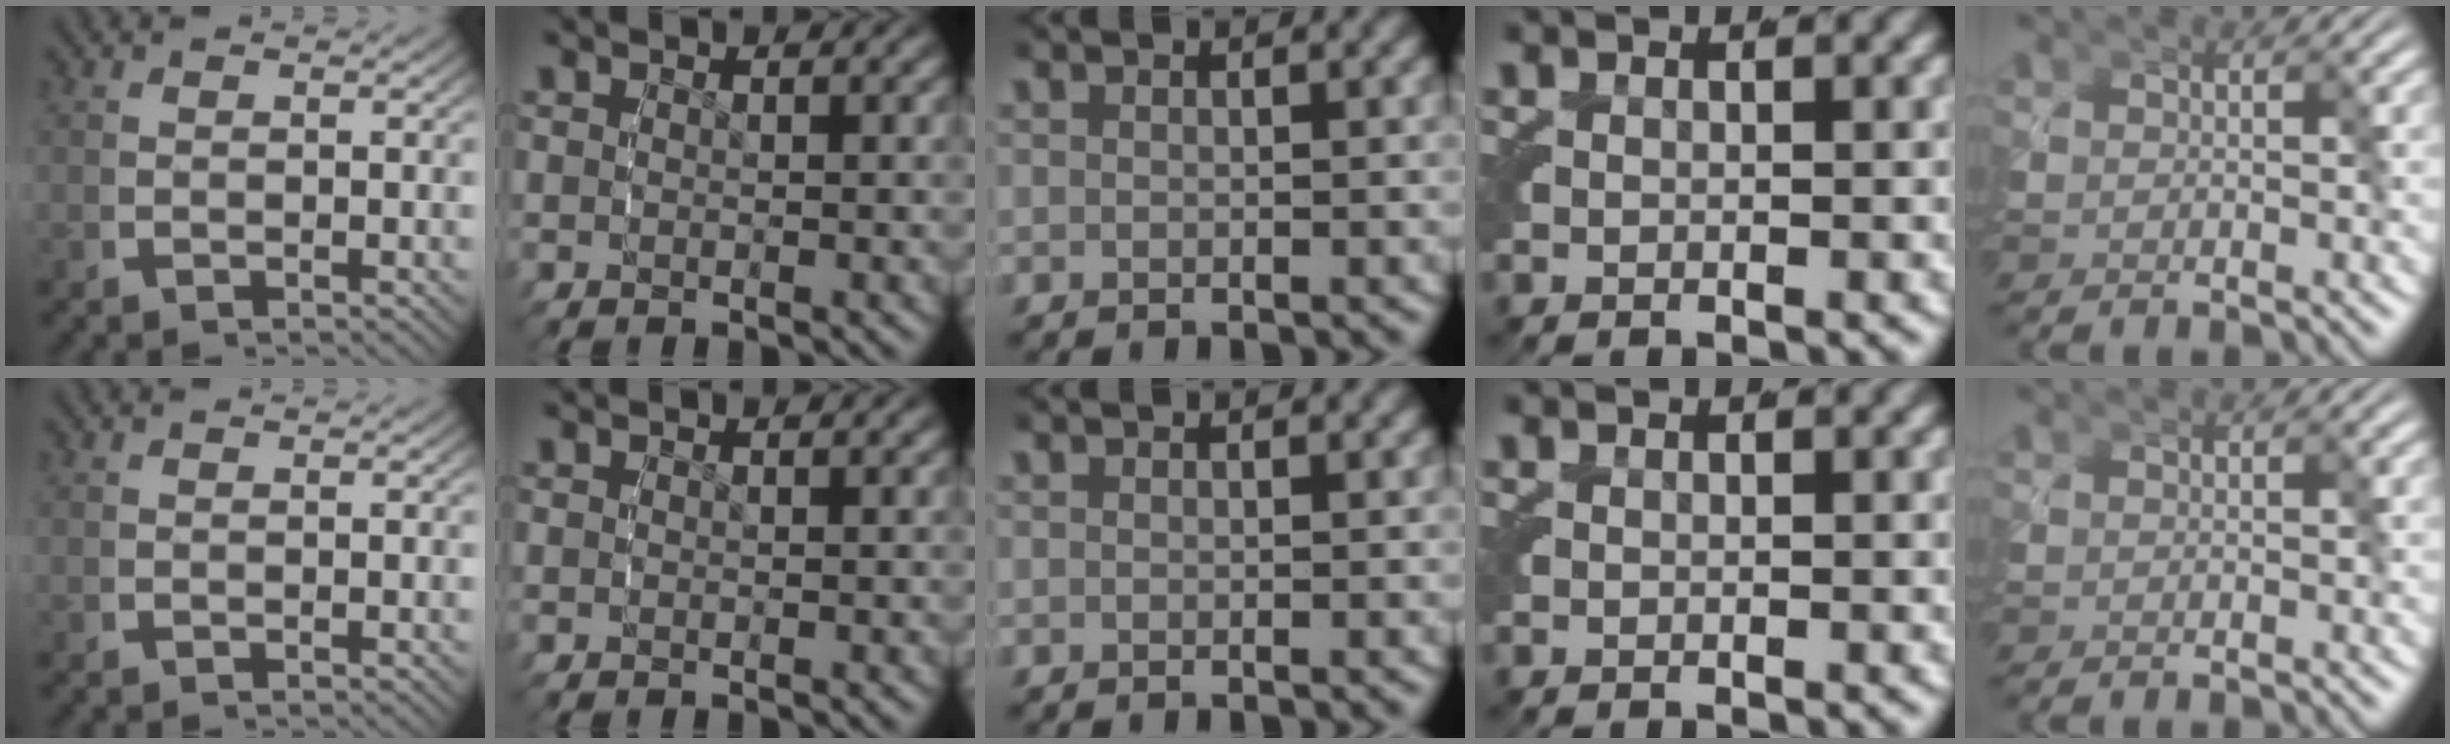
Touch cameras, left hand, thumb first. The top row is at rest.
{}